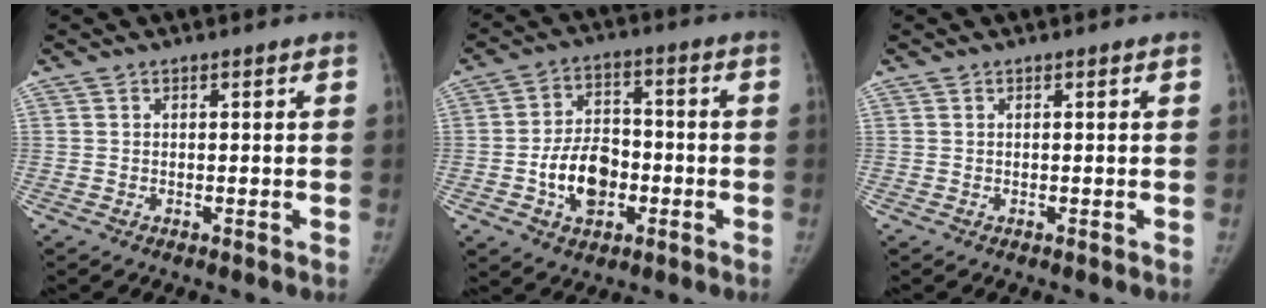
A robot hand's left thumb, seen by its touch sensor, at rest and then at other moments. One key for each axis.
{"total": 11.1, "fx": -2.9, "fy": 7.7, "fz": 7.3, "tx": -0.095, "ty": 0.021, "tz": -0.049}
{"total": 0.0}